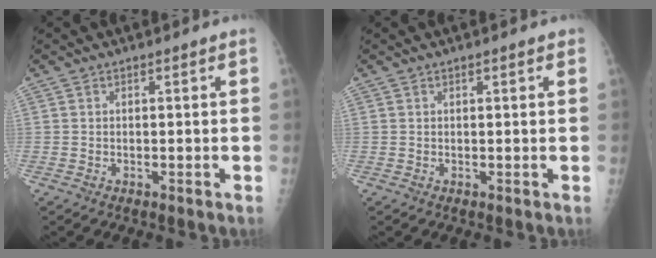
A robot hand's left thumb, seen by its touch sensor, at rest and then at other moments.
{"total": 1.2, "force": [0.7, 0.3, 1.0], "torque": [-0.016, 0.000, 0.007]}